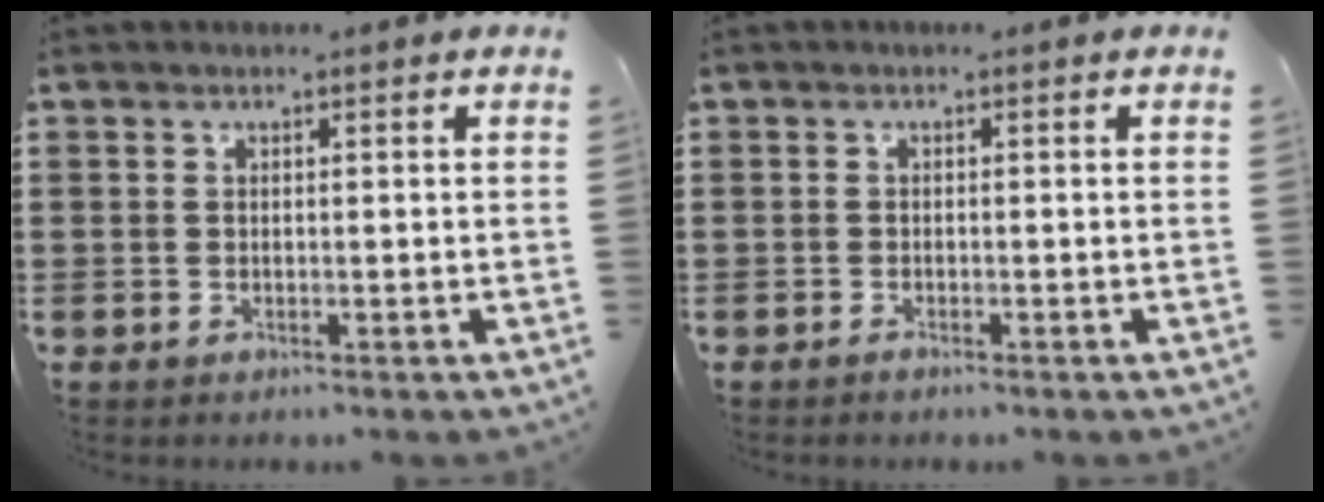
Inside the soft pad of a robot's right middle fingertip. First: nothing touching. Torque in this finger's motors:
{"motor_torque": [-0.16, 0.46, -0.03, -0.01]}